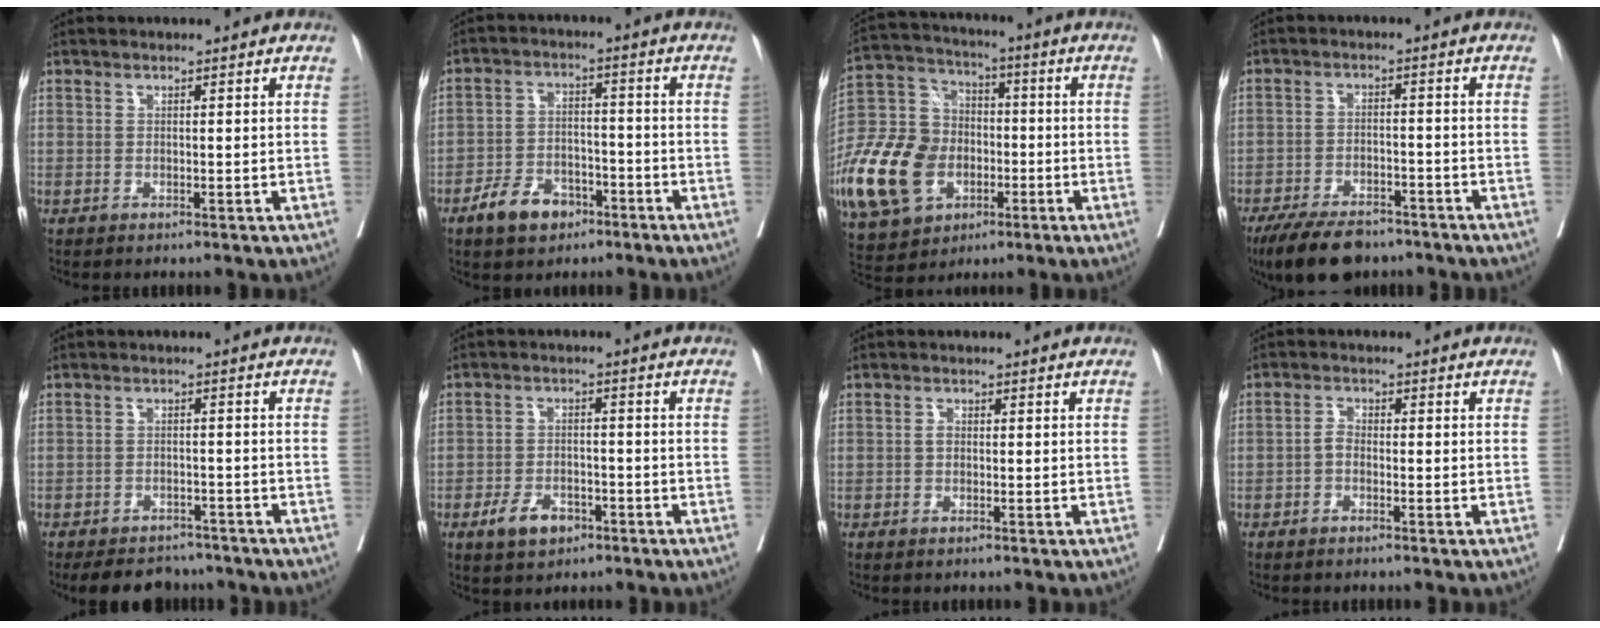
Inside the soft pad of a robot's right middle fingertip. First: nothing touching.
{"total": 6.9, "force": [-4.4, 4.2, 3.3], "torque": [-0.063, 0.009, -0.072]}
{"total": 24.6, "force": [-7.8, 18.8, 13.8], "torque": [-0.378, 0.017, -0.127]}
{"total": 10.4, "force": [-8.2, 4.2, 4.8], "torque": [-0.073, -0.010, -0.133]}
{"total": 8.2, "force": [-7.3, 3.3, 2.0], "torque": [-0.022, 0.000, -0.097]}
{"total": 5.1, "force": [-2.9, 3.1, 2.9], "torque": [-0.053, 0.003, -0.043]}
{"total": 0.8, "force": [0.0, 0.6, 0.6], "torque": [-0.008, 0.003, -0.001]}
{"total": 1.6, "force": [-0.6, 0.9, 1.2], "torque": [-0.017, 0.006, -0.012]}